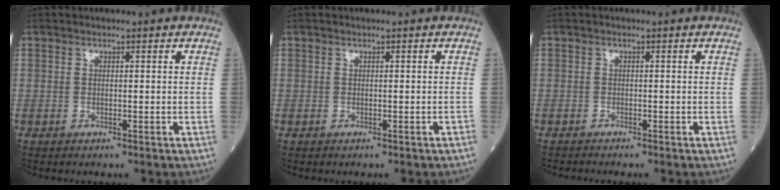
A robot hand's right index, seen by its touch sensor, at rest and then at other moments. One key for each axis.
{"total": 0.0}
{"total": 0.8, "fx": -0.8, "fy": -0.2, "fz": 0.0, "tx": -0.004, "ty": -0.002, "tz": -0.016}